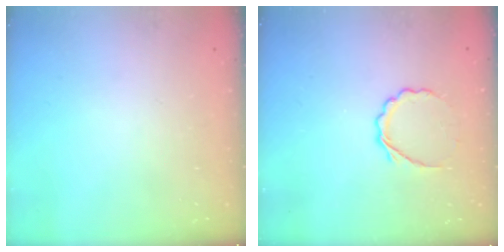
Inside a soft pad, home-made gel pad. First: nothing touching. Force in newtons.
{"total": 5.3, "press": 5.2, "slide": 1.3}